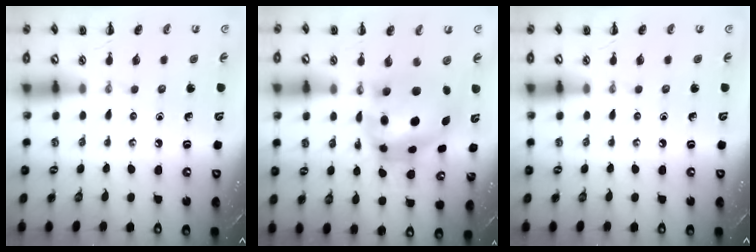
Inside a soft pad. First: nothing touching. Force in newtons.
{"total": 8.3, "press": 8.1, "slide": 1.9}
{"total": 0.0}